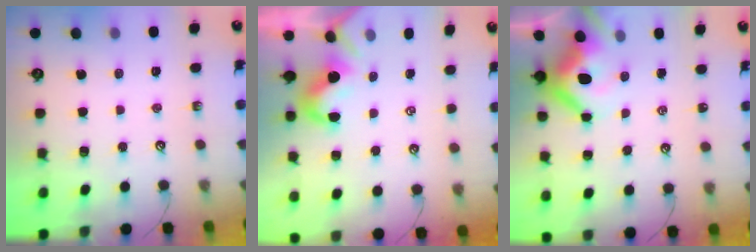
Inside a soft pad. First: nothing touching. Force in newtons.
{"total": 1.5, "press": 1.2, "slide": 0.9}
{"total": 9.9, "press": 9.8, "slide": 1.3}